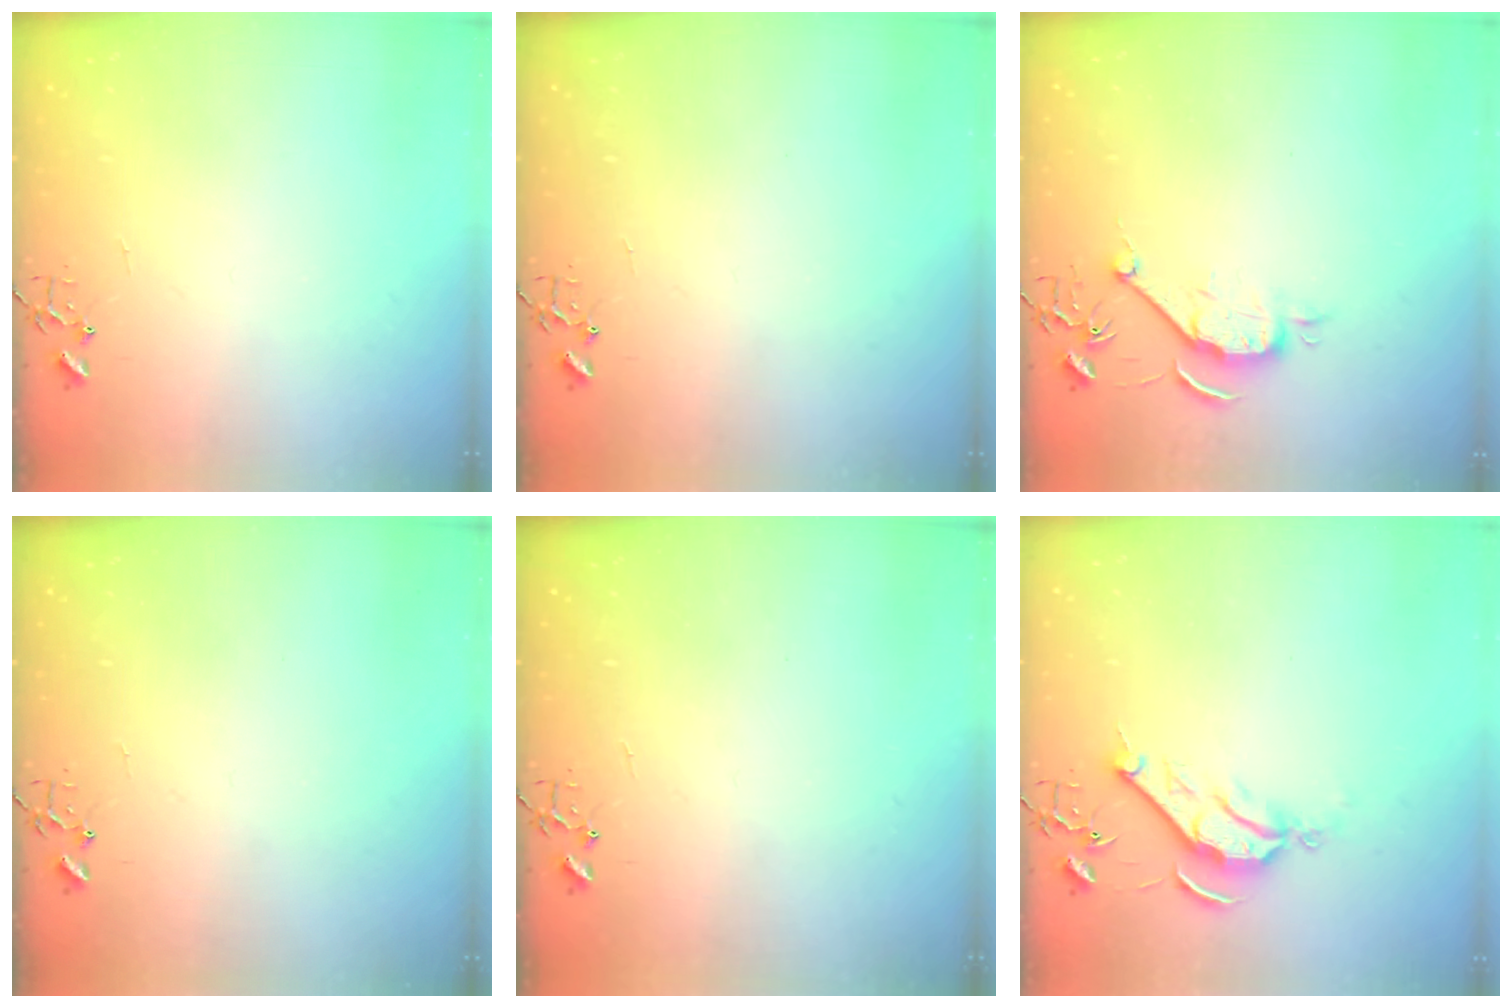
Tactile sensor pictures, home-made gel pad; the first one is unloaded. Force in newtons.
{"total": 0.0}
{"total": 7.9, "press": 7.9, "slide": 0.9}
{"total": 0.0}
{"total": 0.0}
{"total": 9.1, "press": 9.1, "slide": 0.1}